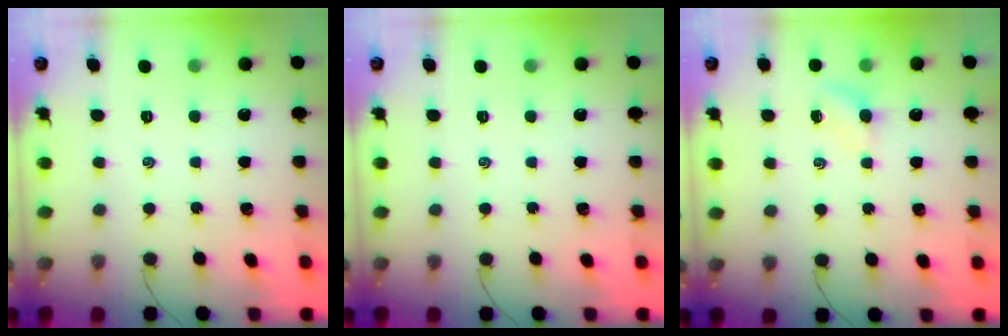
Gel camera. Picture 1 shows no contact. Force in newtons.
{"total": 0.0}
{"total": 4.2, "press": 3.9, "slide": 1.3}